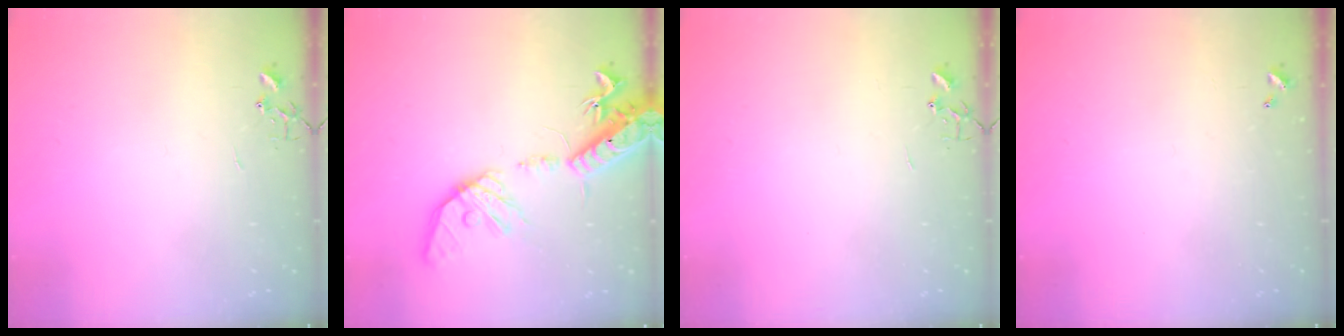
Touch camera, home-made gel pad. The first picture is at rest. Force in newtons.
{"total": 19.4, "press": 19.1, "slide": 3.3}
{"total": 0.0}
{"total": 0.0}